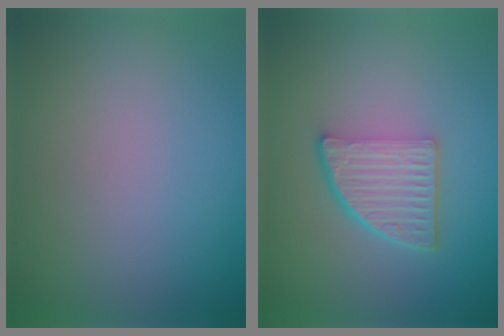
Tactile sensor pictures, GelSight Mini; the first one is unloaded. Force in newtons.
{"total": 5.2, "press": 3.5, "slide": 3.8}